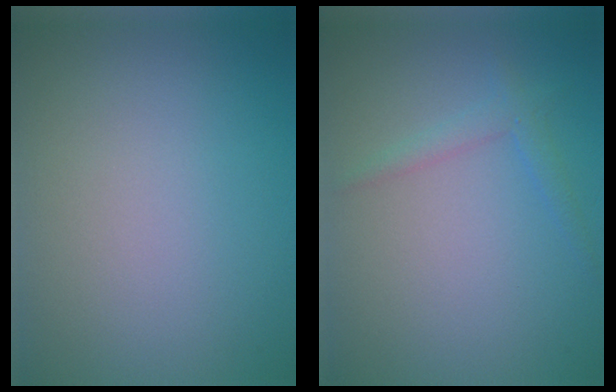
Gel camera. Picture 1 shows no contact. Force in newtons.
{"total": 1.5, "press": 1.5, "slide": 0.1}